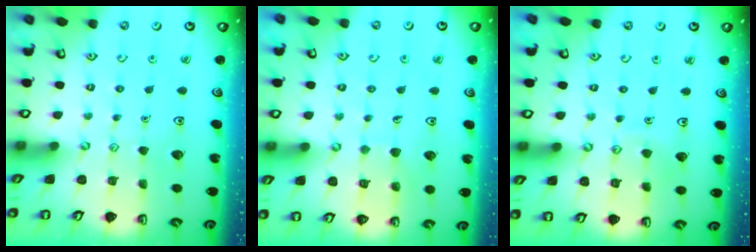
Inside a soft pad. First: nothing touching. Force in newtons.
{"total": 4.8, "press": 4.8, "slide": 0.3}
{"total": 5.8, "press": 5.8, "slide": 0.6}